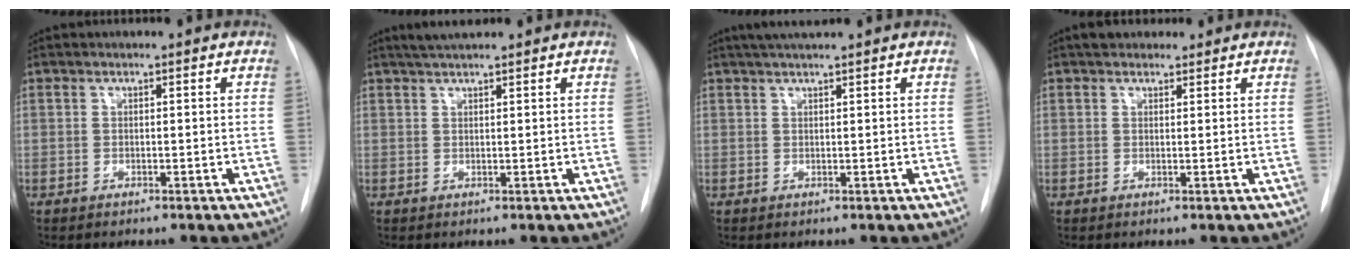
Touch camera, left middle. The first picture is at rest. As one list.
[{"total": 3.2, "force": [2.8, 0.1, 1.5], "torque": [-0.027, 0.017, 0.048]}, {"total": 3.6, "force": [3.0, -0.3, 1.9], "torque": [-0.029, 0.020, 0.052]}, {"total": 4.7, "force": [4.0, 1.9, 1.7], "torque": [-0.020, 0.027, 0.063]}]